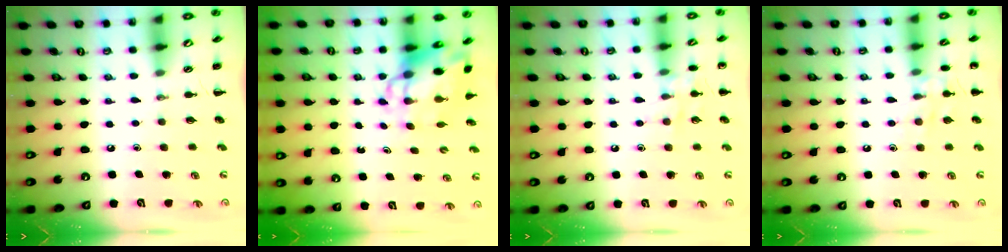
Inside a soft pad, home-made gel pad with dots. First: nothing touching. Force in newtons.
{"total": 7.4, "press": 7.1, "slide": 2.0}
{"total": 8.3, "press": 8.1, "slide": 1.6}
{"total": 8.2, "press": 8.1, "slide": 1.0}